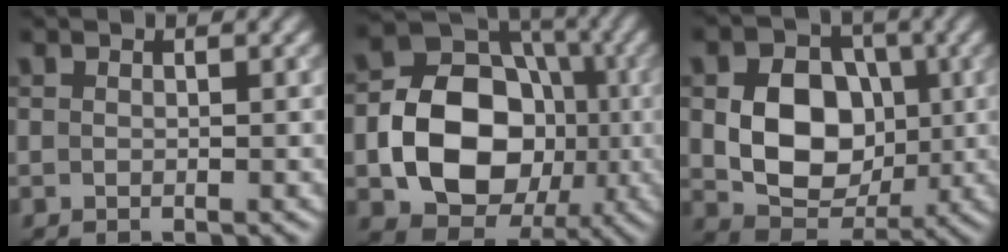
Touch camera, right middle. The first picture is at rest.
{"total": 11.7, "force": [-2.2, 8.9, 7.2], "torque": [-0.122, 0.002, -0.047]}
{"total": 7.9, "force": [0.1, 6.0, 5.1], "torque": [-0.092, -0.004, -0.001]}